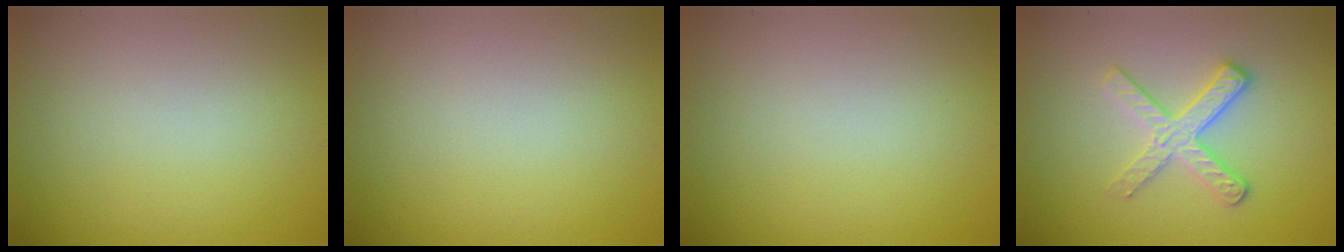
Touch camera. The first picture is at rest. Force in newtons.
{"total": 0.0}
{"total": 0.0}
{"total": 3.2, "press": 2.8, "slide": 1.5}